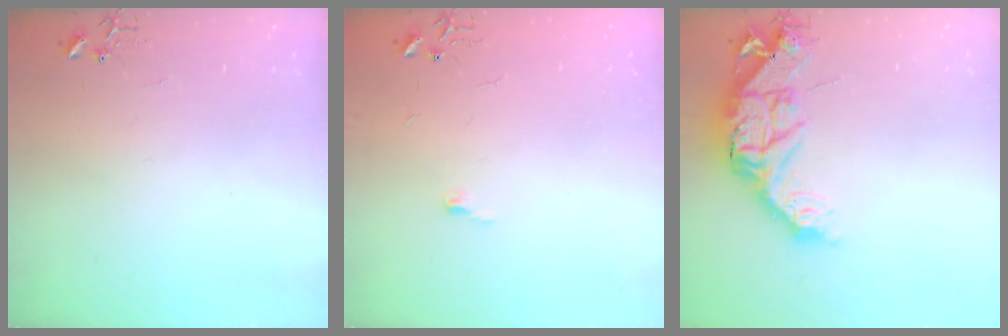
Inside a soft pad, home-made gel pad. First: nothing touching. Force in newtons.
{"total": 3.4, "press": 3.4, "slide": 0.5}
{"total": 16.2, "press": 16.2, "slide": 1.5}